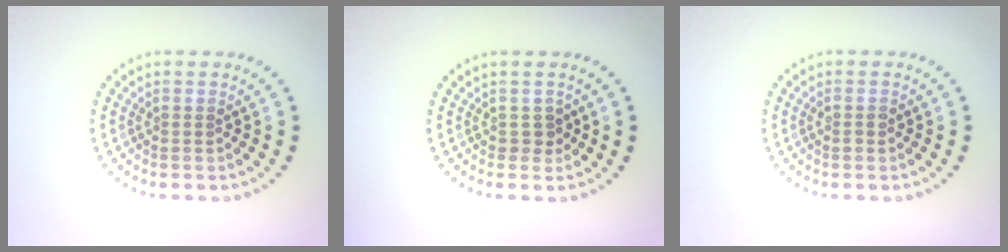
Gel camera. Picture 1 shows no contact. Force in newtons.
{"total": 1.1, "press": 0.9, "slide": 0.6}
{"total": 0.7, "press": 0.7, "slide": 0.3}